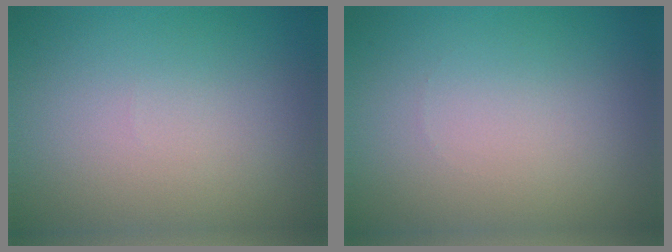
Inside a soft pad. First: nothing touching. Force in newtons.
{"total": 0.0}